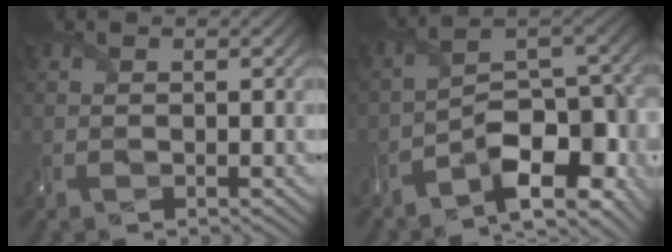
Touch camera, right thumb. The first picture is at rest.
{"total": 12.8, "force": [-6.3, 5.4, 9.7], "torque": [-0.147, -0.013, -0.104]}